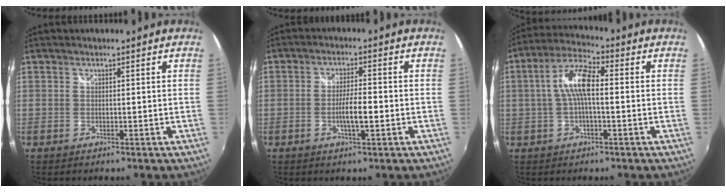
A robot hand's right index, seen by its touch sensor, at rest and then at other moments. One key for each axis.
{"total": 4.7, "fx": -1.4, "fy": 0.7, "fz": 4.5, "tx": -0.083, "ty": 0.001, "tz": -0.022}
{"total": 8.1, "fx": 0.1, "fy": 2.4, "fz": 7.7, "tx": -0.161, "ty": 0.020, "tz": 0.000}